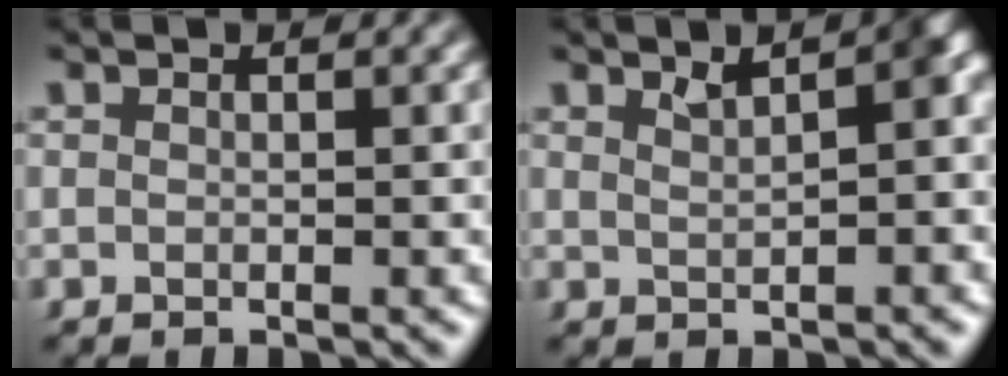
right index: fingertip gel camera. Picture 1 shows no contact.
{"total": 2.5, "force": [1.0, 0.8, 2.1], "torque": [-0.021, -0.004, 0.020]}